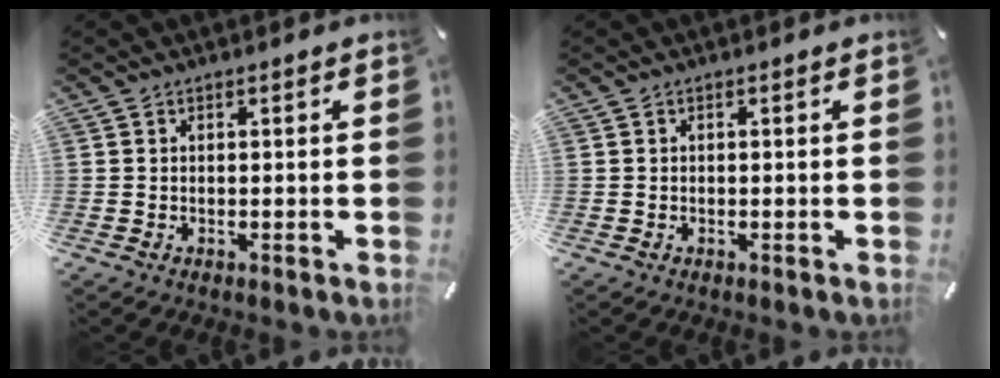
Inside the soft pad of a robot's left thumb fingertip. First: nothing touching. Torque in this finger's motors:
{"motor_torque": [-0.01, -0.01, -0.02, 0.03, 0.00]}